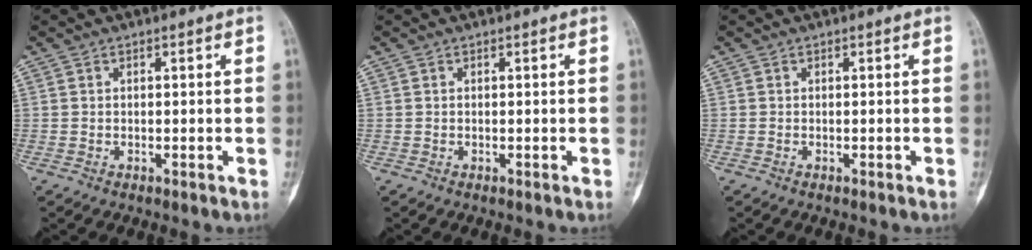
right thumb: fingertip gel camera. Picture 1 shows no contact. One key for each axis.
{"total": 0.0}
{"total": 0.0}